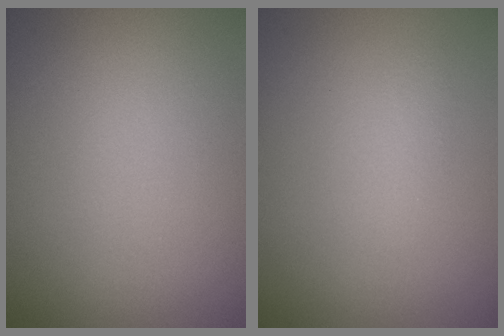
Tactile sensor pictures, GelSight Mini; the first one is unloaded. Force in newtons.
{"total": 1.0, "press": 1.0, "slide": 0.0}